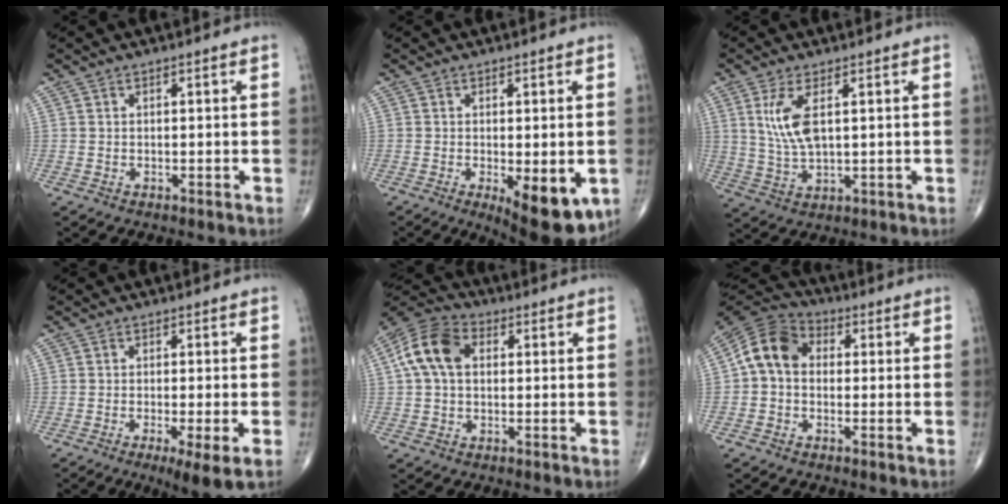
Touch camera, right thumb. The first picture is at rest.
{"total": 10.8, "force": [-3.5, 4.1, 9.4], "torque": [-0.111, -0.016, -0.040]}
{"total": 7.5, "force": [2.2, 3.0, 6.5], "torque": [-0.140, -0.010, 0.052]}
{"total": 5.9, "force": [-2.4, 0.6, 5.4], "torque": [-0.092, -0.018, -0.042]}
{"total": 10.4, "force": [1.7, 7.2, 7.3], "torque": [-0.142, 0.028, 0.022]}
{"total": 9.4, "force": [0.3, 7.3, 5.9], "torque": [-0.097, 0.029, -0.011]}